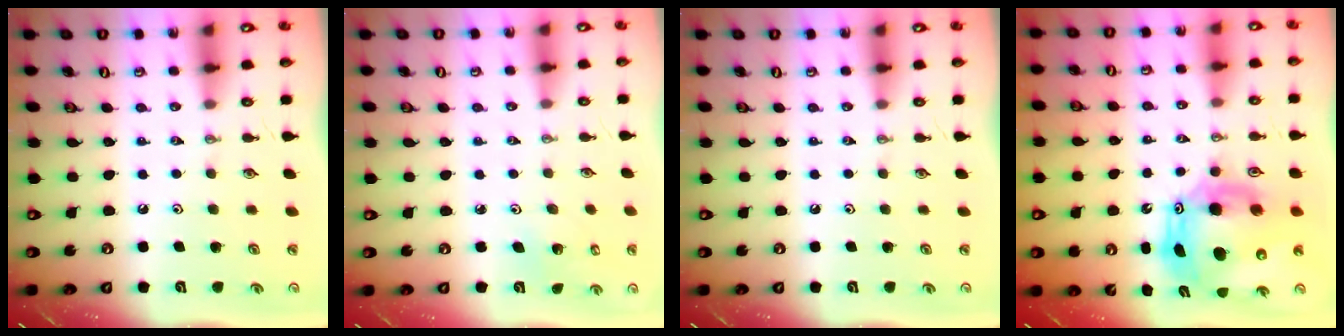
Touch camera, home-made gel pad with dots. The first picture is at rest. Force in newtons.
{"total": 1.9, "press": 1.9, "slide": 0.1}
{"total": 0.0}
{"total": 14.4, "press": 14.3, "slide": 1.6}